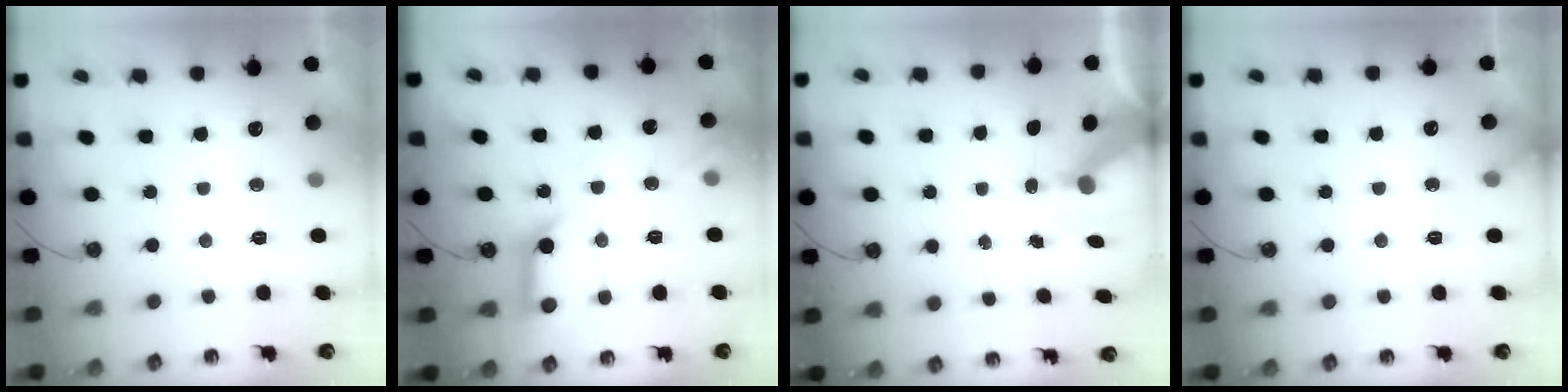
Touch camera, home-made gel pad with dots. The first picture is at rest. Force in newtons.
{"total": 11.9, "press": 11.8, "slide": 1.3}
{"total": 7.5, "press": 7.4, "slide": 0.9}
{"total": 2.4, "press": 2.4, "slide": 0.2}